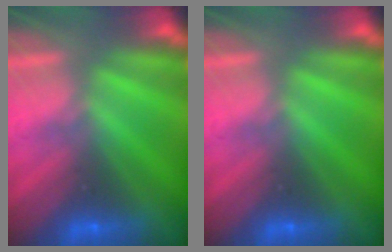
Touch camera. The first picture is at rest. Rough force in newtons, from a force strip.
{"total": 0.0}